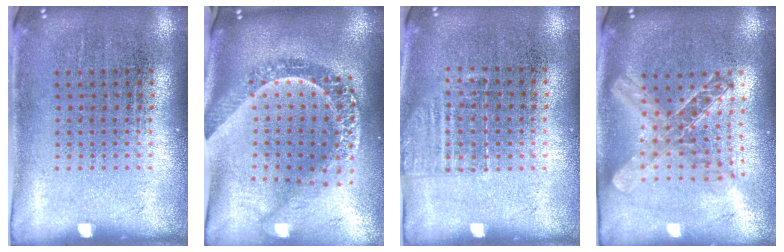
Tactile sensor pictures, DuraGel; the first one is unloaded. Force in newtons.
{"total": 3.0, "press": 2.3, "slide": 1.9}
{"total": 1.3, "press": 1.1, "slide": 0.6}
{"total": 2.0, "press": 1.7, "slide": 1.1}